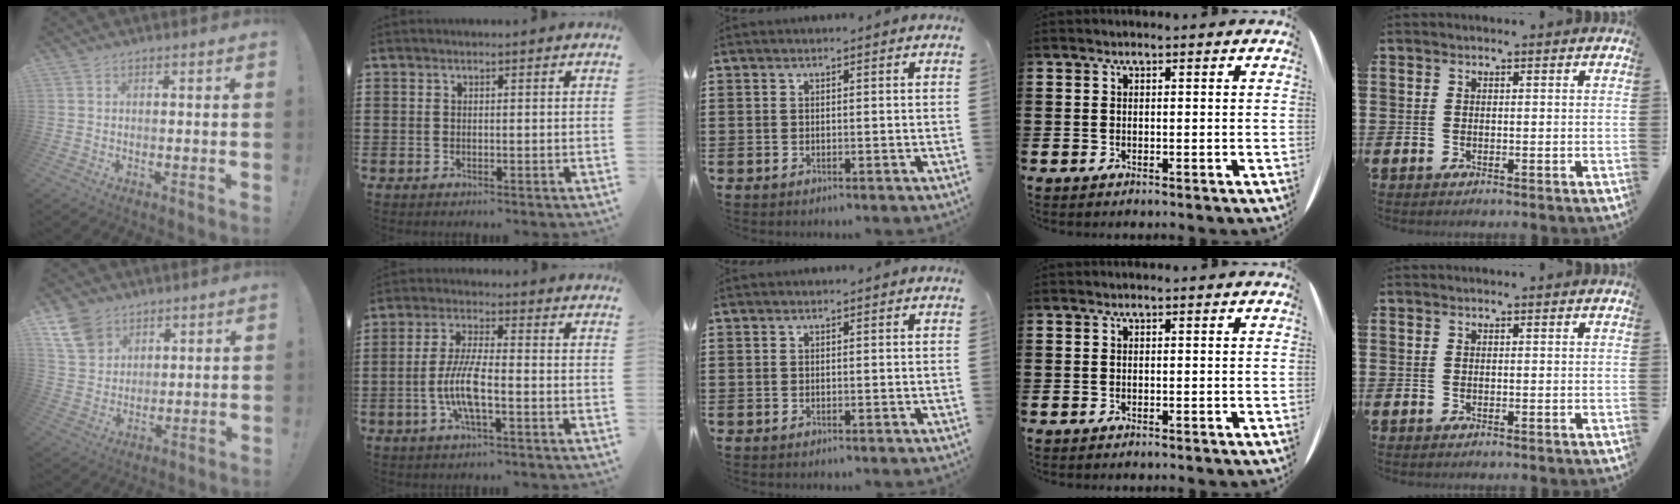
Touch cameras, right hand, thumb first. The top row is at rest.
{"thumb": {"total": 10.4, "force": [6.4, 7.3, 3.8], "torque": [-0.072, -0.029, 0.131]}, "index": {"total": 7.2, "force": [-2.2, 1.8, 6.7], "torque": [-0.153, -0.013, -0.049]}}